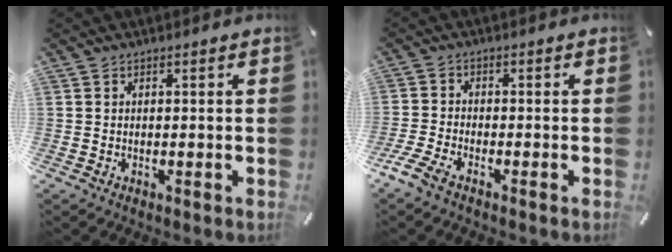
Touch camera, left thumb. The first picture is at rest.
{"total": 4.0, "force": [-3.0, 1.3, 2.2], "torque": [-0.068, 0.002, -0.063]}